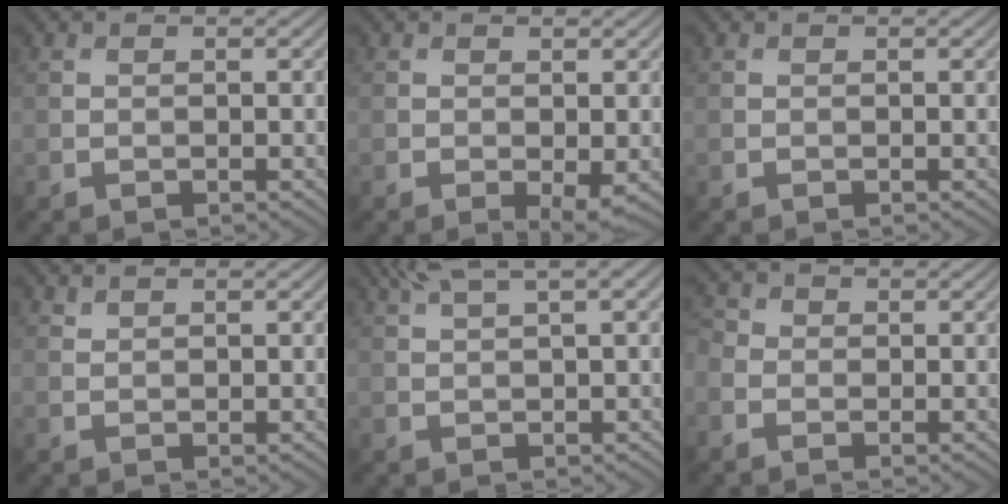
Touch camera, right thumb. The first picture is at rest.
{"total": 1.7, "force": [-0.5, 0.6, 1.5], "torque": [-0.025, -0.010, -0.006]}
{"total": 0.0}
{"total": 0.7, "force": [0.6, 0.0, 0.1], "torque": [-0.005, 0.001, 0.015]}
{"total": 5.4, "force": [2.9, 1.0, 4.5], "torque": [-0.081, 0.022, 0.050]}
{"total": 2.4, "force": [-1.0, 1.9, 1.1], "torque": [-0.033, 0.000, -0.032]}